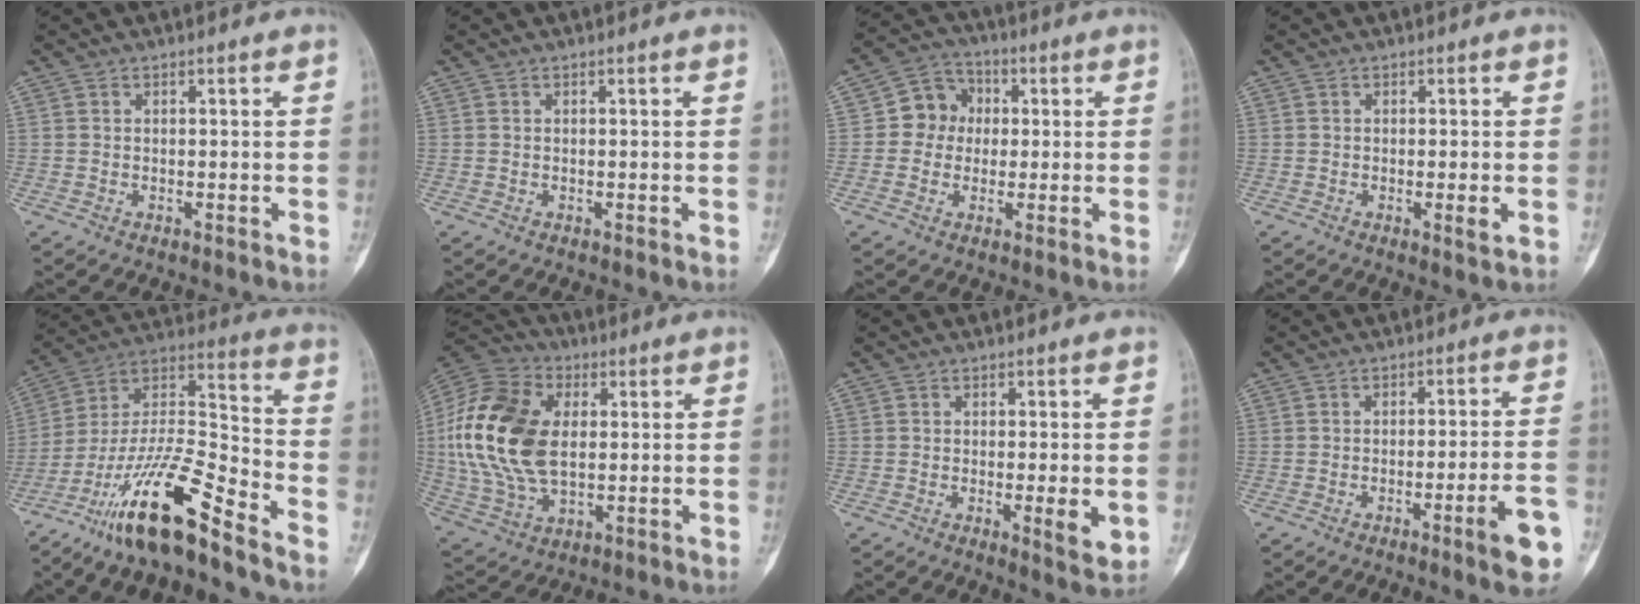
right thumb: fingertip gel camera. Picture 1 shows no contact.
{"total": 0.0}
{"total": 7.4, "force": [0.4, 6.7, 3.1], "torque": [-0.016, 0.015, -0.007]}
{"total": 2.2, "force": [-0.4, 0.2, 2.1], "torque": [-0.034, -0.007, -0.007]}
{"total": 20.0, "force": [-13.8, 4.0, 13.8], "torque": [-0.270, 0.078, -0.251]}
{"total": 22.2, "force": [2.5, 13.8, 17.2], "torque": [-0.353, -0.003, 0.046]}
{"total": 4.9, "force": [-0.7, 0.9, 4.8], "torque": [-0.073, -0.015, -0.011]}
{"total": 8.6, "force": [-3.9, 0.7, 7.6], "torque": [-0.102, 0.018, -0.052]}